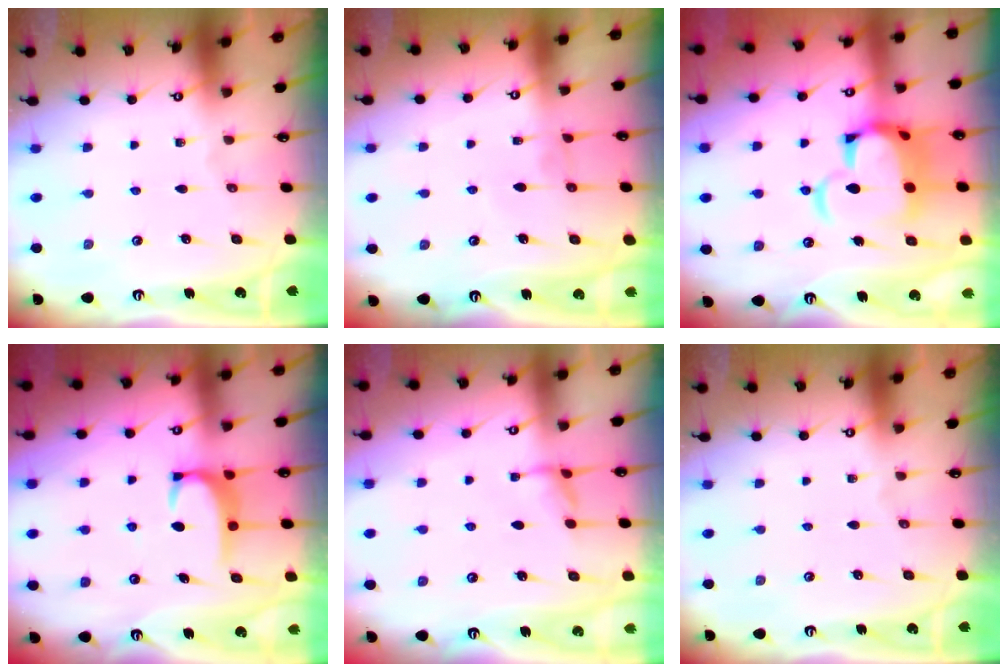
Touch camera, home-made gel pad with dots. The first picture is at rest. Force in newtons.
{"total": 1.1, "press": 1.0, "slide": 0.2}
{"total": 11.1, "press": 10.9, "slide": 1.8}
{"total": 2.9, "press": 2.8, "slide": 0.5}
{"total": 1.6, "press": 1.5, "slide": 0.6}
{"total": 0.0}